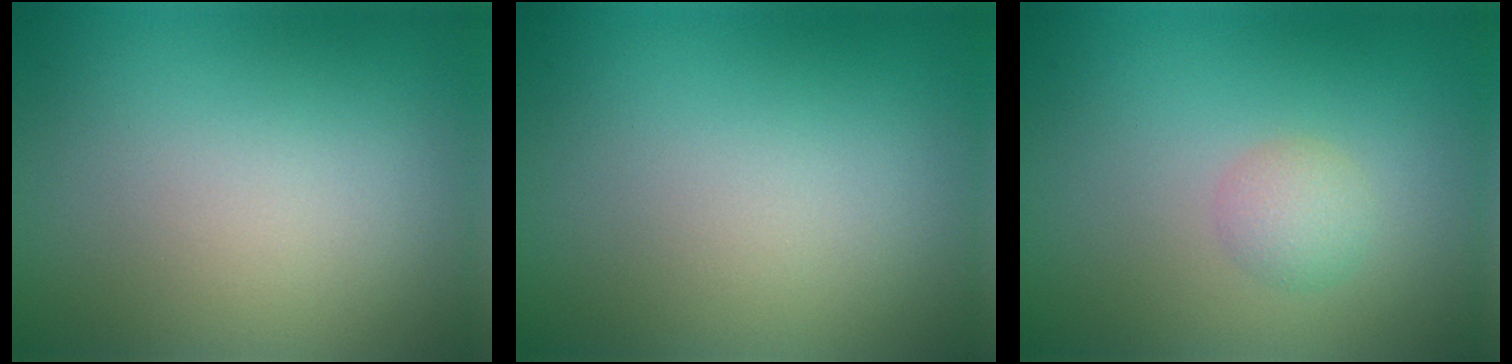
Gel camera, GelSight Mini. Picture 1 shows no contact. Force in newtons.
{"total": 0.0}
{"total": 1.7, "press": 1.7, "slide": 0.0}